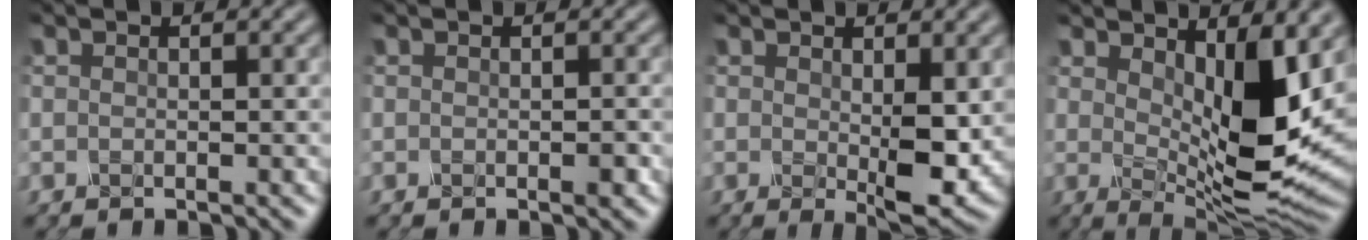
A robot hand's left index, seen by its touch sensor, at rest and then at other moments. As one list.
[{"total": 1.0, "force": [-0.7, 0.1, 0.8], "torque": [-0.016, 0.001, -0.003]}, {"total": 4.3, "force": [-0.3, 1.3, 4.0], "torque": [-0.085, -0.012, 0.005]}, {"total": 8.7, "force": [1.4, 3.4, 7.9], "torque": [-0.139, -0.017, 0.038]}]